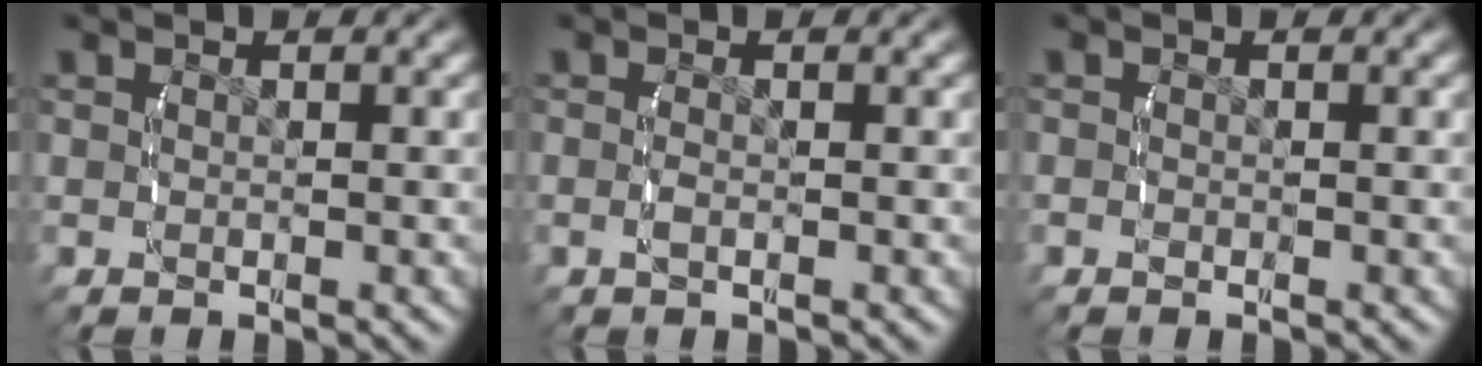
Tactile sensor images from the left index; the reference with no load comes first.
{"total": 0.7, "force": [-0.4, -0.1, 0.6], "torque": [-0.019, -0.004, -0.005]}
{"total": 0.0}